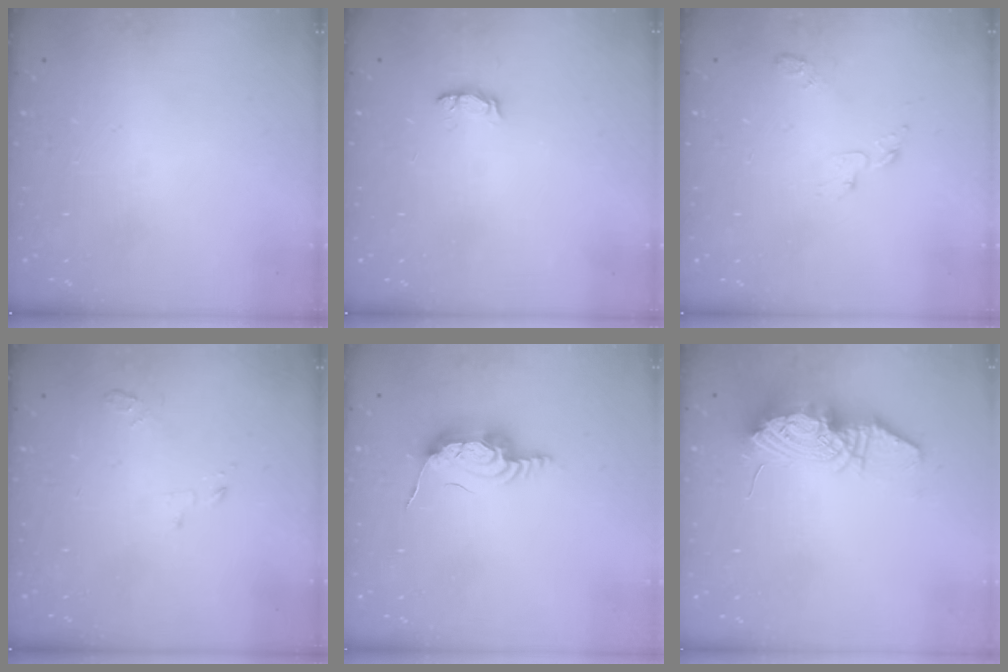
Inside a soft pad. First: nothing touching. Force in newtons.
{"total": 4.7, "press": 4.4, "slide": 1.6}
{"total": 3.9, "press": 3.8, "slide": 0.4}
{"total": 2.8, "press": 2.8, "slide": 0.3}
{"total": 11.5, "press": 11.0, "slide": 3.3}
{"total": 13.5, "press": 13.4, "slide": 1.4}